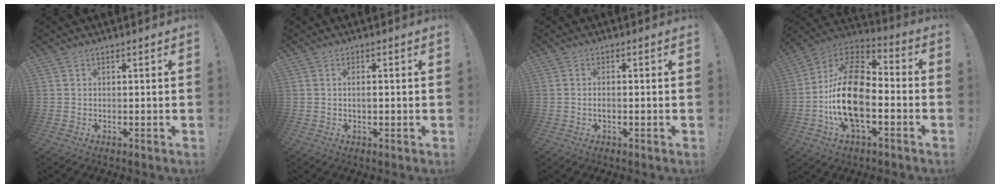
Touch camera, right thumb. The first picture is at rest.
{"total": 1.1, "force": [-0.1, 0.3, 1.1], "torque": [-0.012, -0.002, -0.004]}
{"total": 1.4, "force": [-0.5, 0.5, 1.2], "torque": [-0.023, 0.004, -0.010]}
{"total": 22.6, "force": [-4.2, 12.2, 18.5], "torque": [-0.355, 0.027, -0.066]}